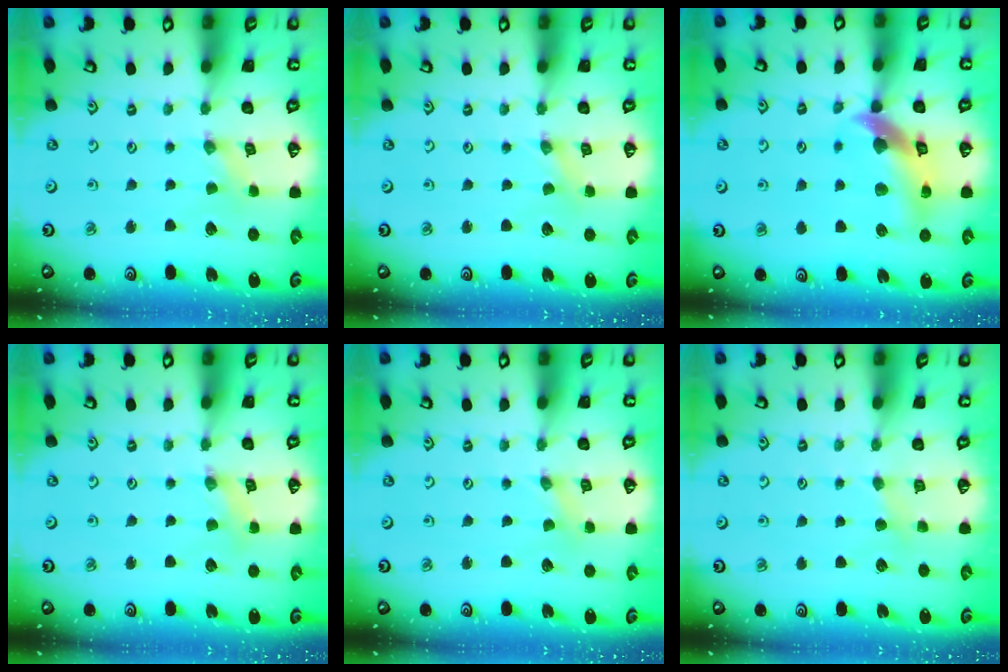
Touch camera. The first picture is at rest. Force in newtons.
{"total": 0.0}
{"total": 13.0, "press": 12.9, "slide": 1.8}
{"total": 2.8, "press": 2.7, "slide": 0.4}
{"total": 0.0}
{"total": 2.5, "press": 2.5, "slide": 0.4}